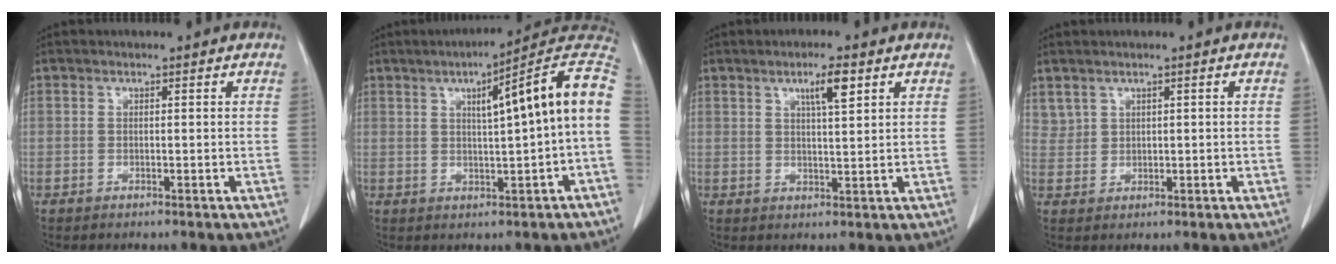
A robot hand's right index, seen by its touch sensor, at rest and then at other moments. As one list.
[{"total": 13.4, "force": [1.9, 0.1, 13.3], "torque": [-0.181, 0.032, 0.022]}, {"total": 4.5, "force": [2.3, 0.5, 3.8], "torque": [-0.063, 0.000, 0.039]}, {"total": 1.9, "force": [1.5, 1.3, 0.3], "torque": [-0.001, 0.009, 0.034]}]